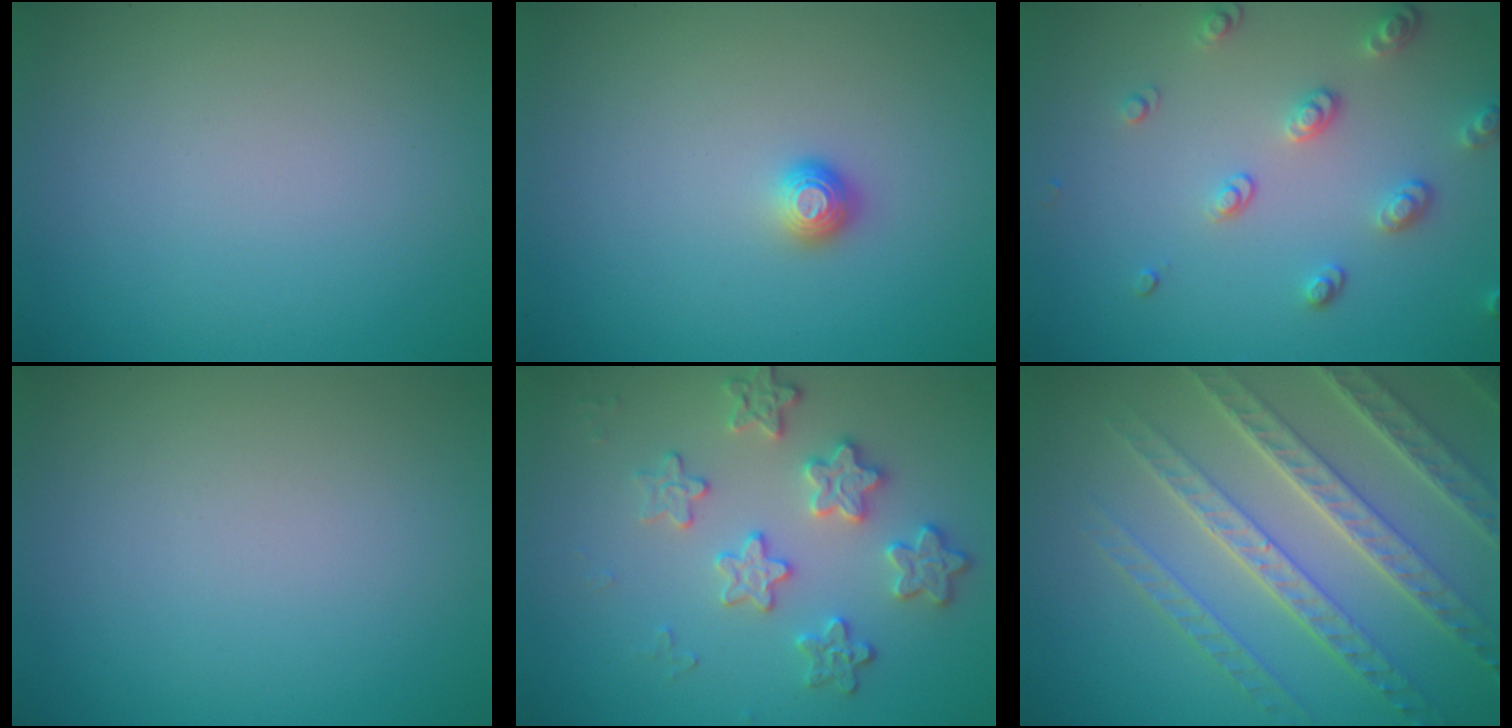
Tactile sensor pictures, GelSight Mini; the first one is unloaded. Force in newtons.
{"total": 1.0, "press": 0.9, "slide": 0.4}
{"total": 2.6, "press": 2.4, "slide": 0.9}
{"total": 0.0}
{"total": 3.5, "press": 3.4, "slide": 1.1}
{"total": 7.5, "press": 5.6, "slide": 5.0}